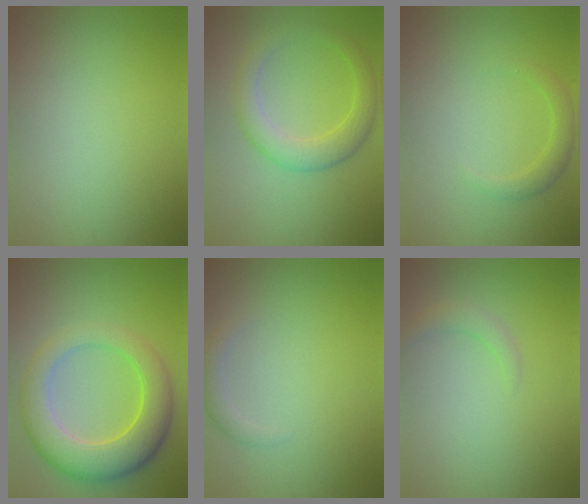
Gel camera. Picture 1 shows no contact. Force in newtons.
{"total": 3.9, "press": 3.9, "slide": 0.3}
{"total": 1.7, "press": 1.7, "slide": 0.2}
{"total": 7.6, "press": 7.6, "slide": 0.2}
{"total": 1.2, "press": 1.2, "slide": 0.0}
{"total": 1.4, "press": 1.3, "slide": 0.3}